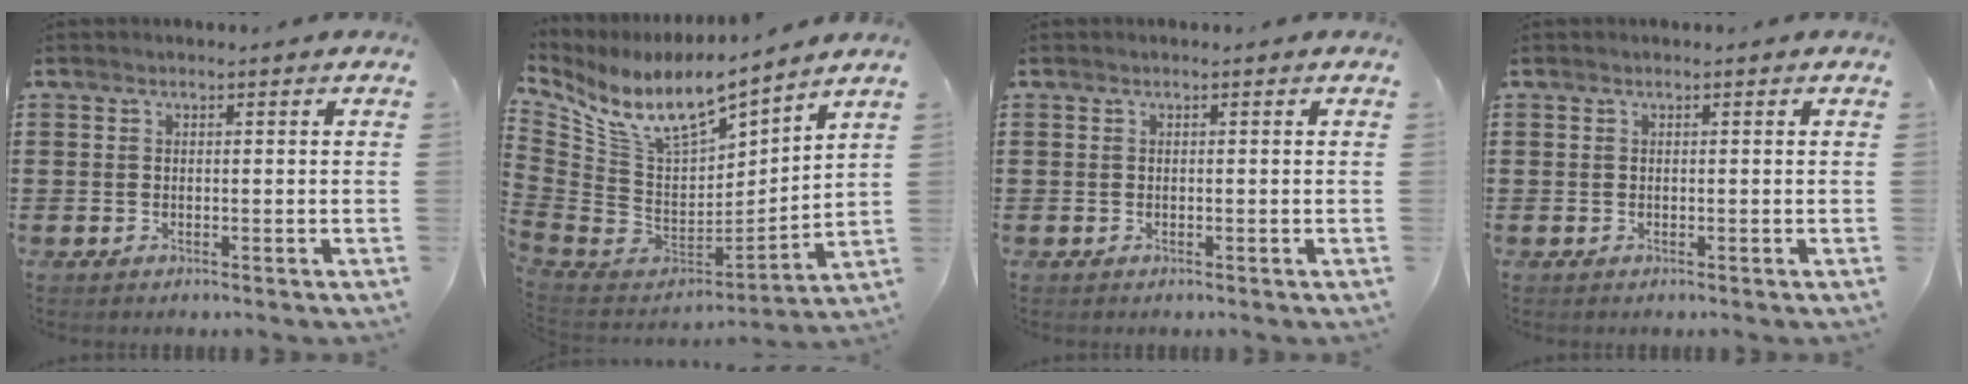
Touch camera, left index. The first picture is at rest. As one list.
[{"total": 10.8, "force": [8.0, 3.3, 6.5], "torque": [-0.150, -0.063, 0.142]}, {"total": 0.0}, {"total": 0.0}]